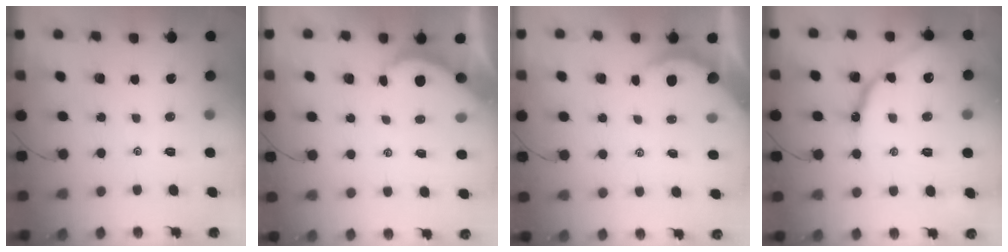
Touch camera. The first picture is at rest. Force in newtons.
{"total": 2.6, "press": 2.6, "slide": 0.3}
{"total": 2.4, "press": 2.3, "slide": 0.4}
{"total": 10.9, "press": 10.8, "slide": 1.1}